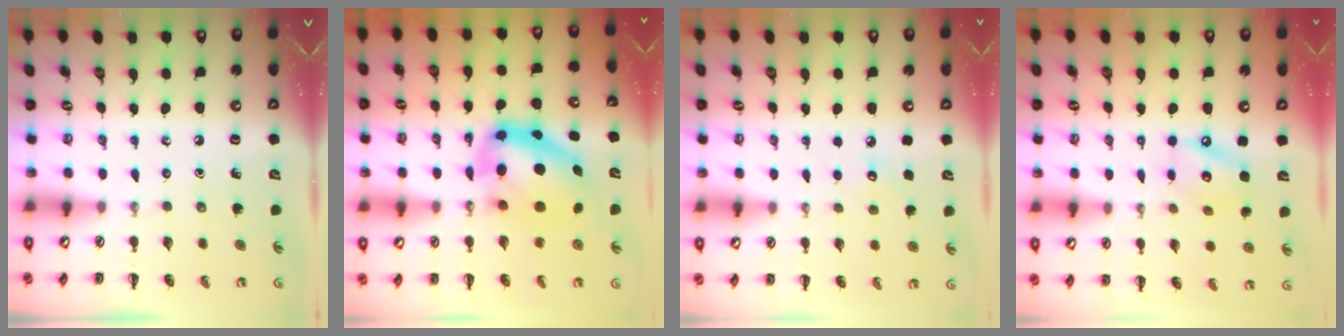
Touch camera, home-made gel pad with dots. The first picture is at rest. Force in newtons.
{"total": 12.5, "press": 12.1, "slide": 2.9}
{"total": 5.6, "press": 5.4, "slide": 1.4}
{"total": 8.6, "press": 8.5, "slide": 0.8}